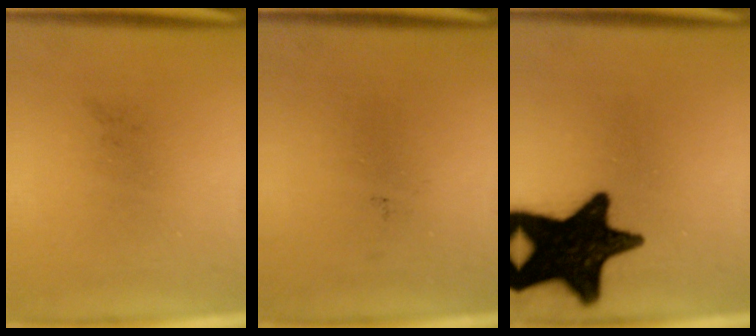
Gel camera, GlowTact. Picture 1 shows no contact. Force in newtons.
{"total": 0.0}
{"total": 19.3}